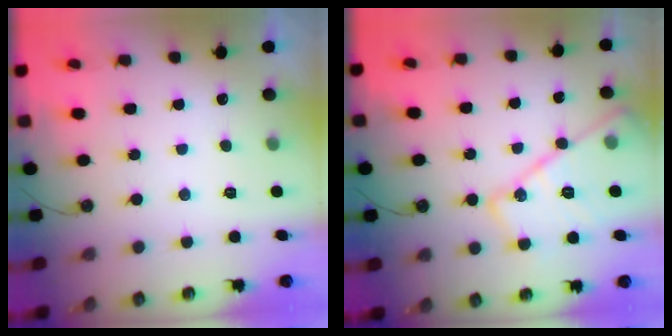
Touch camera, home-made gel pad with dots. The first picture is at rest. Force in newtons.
{"total": 17.2, "press": 17.2, "slide": 1.7}